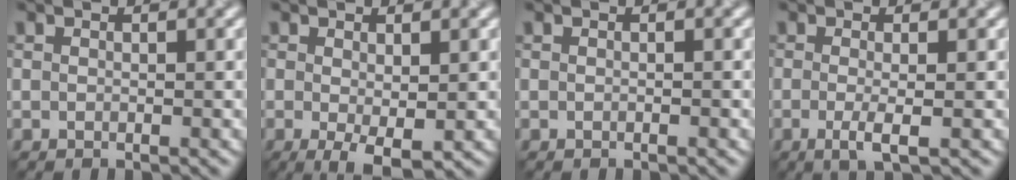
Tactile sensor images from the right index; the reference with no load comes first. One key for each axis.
{"total": 2.8, "fx": -0.7, "fy": 0.6, "fz": 2.6, "tx": -0.049, "ty": -0.005, "tz": -0.001}
{"total": 0.8, "fx": -0.1, "fy": 0.5, "fz": 0.7, "tx": 0.004, "ty": 0.003, "tz": -0.009}
{"total": 2.0, "fx": -0.9, "fy": 0.1, "fz": 1.8, "tx": -0.038, "ty": -0.003, "tz": -0.007}